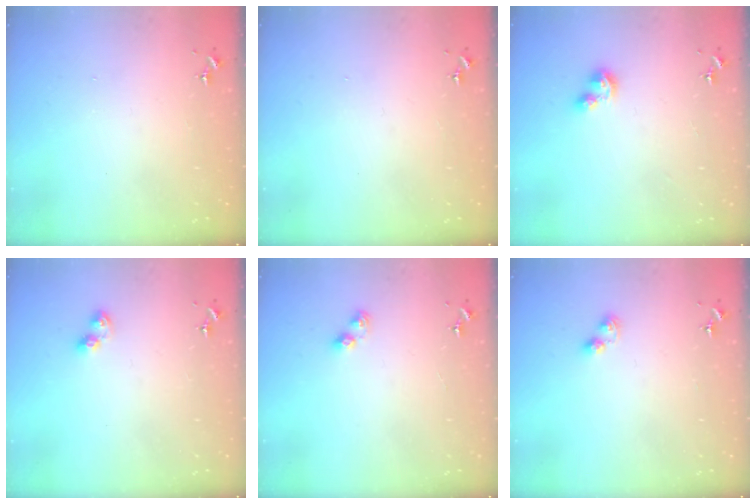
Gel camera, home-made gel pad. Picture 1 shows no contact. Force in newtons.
{"total": 0.0}
{"total": 3.3, "press": 3.3, "slide": 0.4}
{"total": 4.8, "press": 4.7, "slide": 0.5}
{"total": 5.2, "press": 5.1, "slide": 0.6}
{"total": 3.9, "press": 3.8, "slide": 0.5}